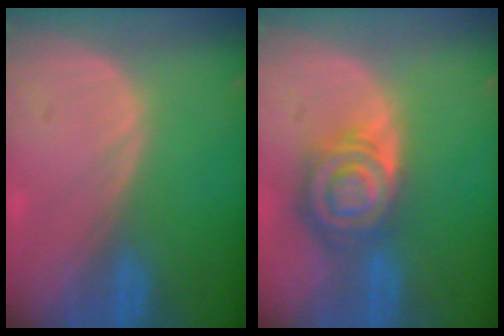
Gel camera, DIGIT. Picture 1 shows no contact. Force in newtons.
{"total": 8.4, "press": 7.2, "slide": 4.3}